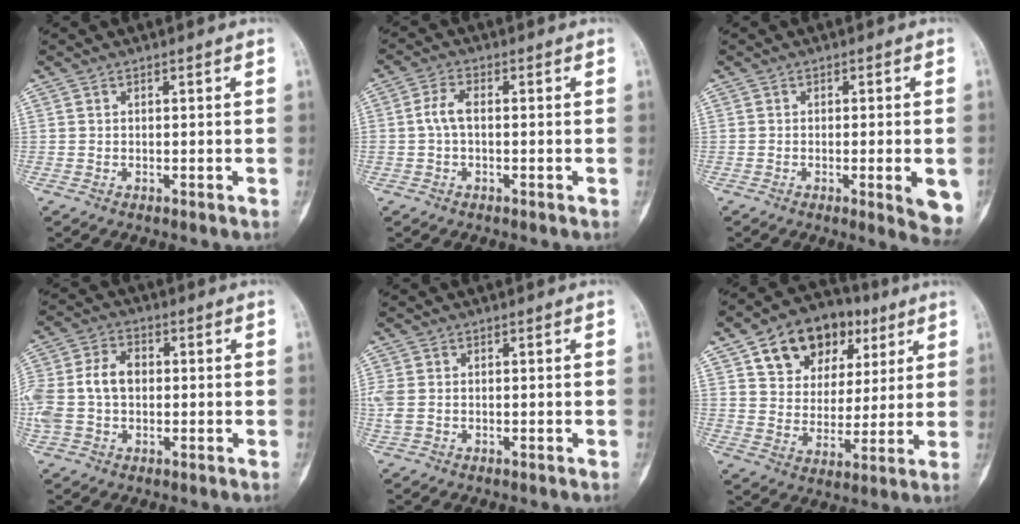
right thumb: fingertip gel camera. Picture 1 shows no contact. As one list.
[{"total": 3.5, "force": [-0.2, 1.8, 3.1], "torque": [-0.068, 0.008, -0.007]}, {"total": 7.2, "force": [-1.9, 1.6, 6.8], "torque": [-0.079, -0.008, -0.020]}, {"total": 11.5, "force": [0.2, 8.1, 8.2], "torque": [-0.189, 0.026, 0.004]}, {"total": 2.5, "force": [-0.1, 1.7, 1.9], "torque": [-0.067, 0.000, -0.001]}, {"total": 17.1, "force": [8.2, 12.1, 8.7], "torque": [-0.094, -0.005, 0.136]}]